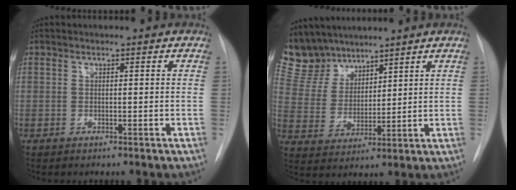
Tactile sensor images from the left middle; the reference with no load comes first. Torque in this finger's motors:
{"motor_torque": [0.39, -0.39, 0.06, -0.05]}